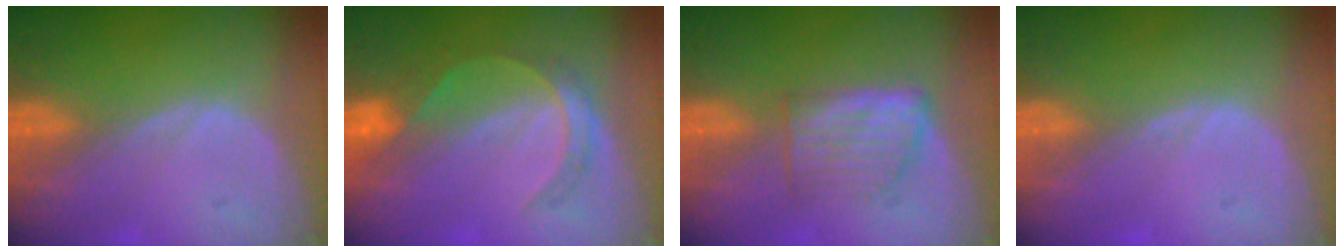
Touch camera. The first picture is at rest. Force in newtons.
{"total": 5.5, "press": 5.0, "slide": 2.2}
{"total": 5.6, "press": 5.3, "slide": 1.9}
{"total": 0.5, "press": 0.1, "slide": 0.5}